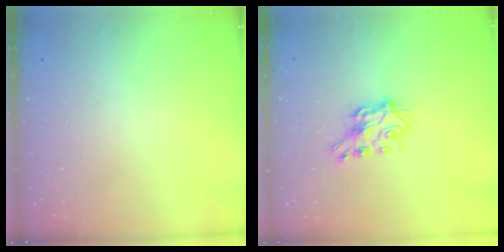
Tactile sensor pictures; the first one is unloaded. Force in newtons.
{"total": 6.9, "press": 6.9, "slide": 0.5}